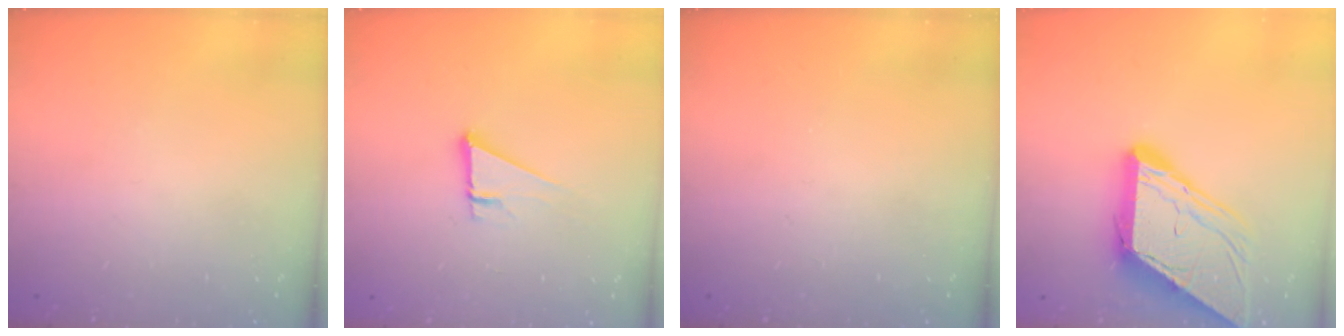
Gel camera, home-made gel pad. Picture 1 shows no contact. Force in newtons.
{"total": 3.7, "press": 3.7, "slide": 0.2}
{"total": 0.0}
{"total": 12.0, "press": 12.0, "slide": 1.2}